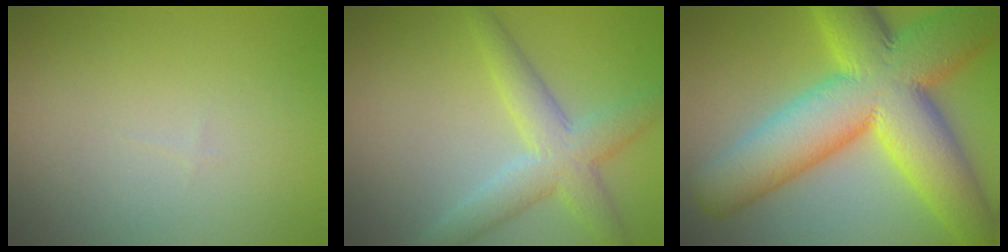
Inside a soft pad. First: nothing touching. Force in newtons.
{"total": 4.9, "press": 4.9, "slide": 0.1}
{"total": 15.5, "press": 15.5, "slide": 0.5}